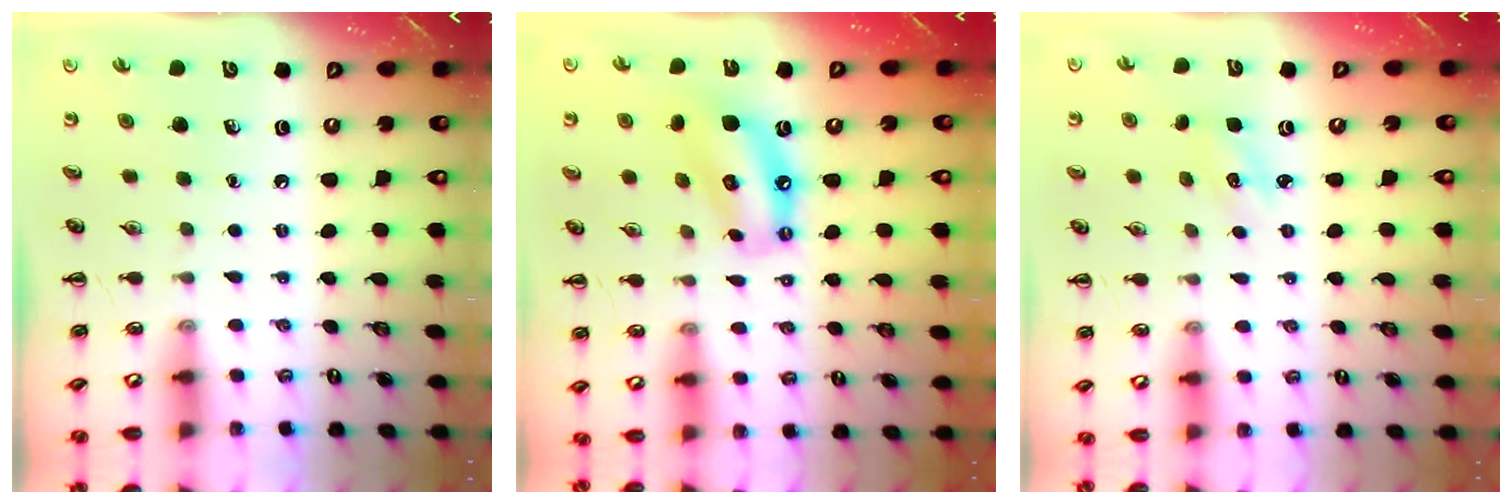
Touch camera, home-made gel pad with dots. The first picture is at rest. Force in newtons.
{"total": 11.1, "press": 10.7, "slide": 2.9}
{"total": 1.6, "press": 1.5, "slide": 0.5}